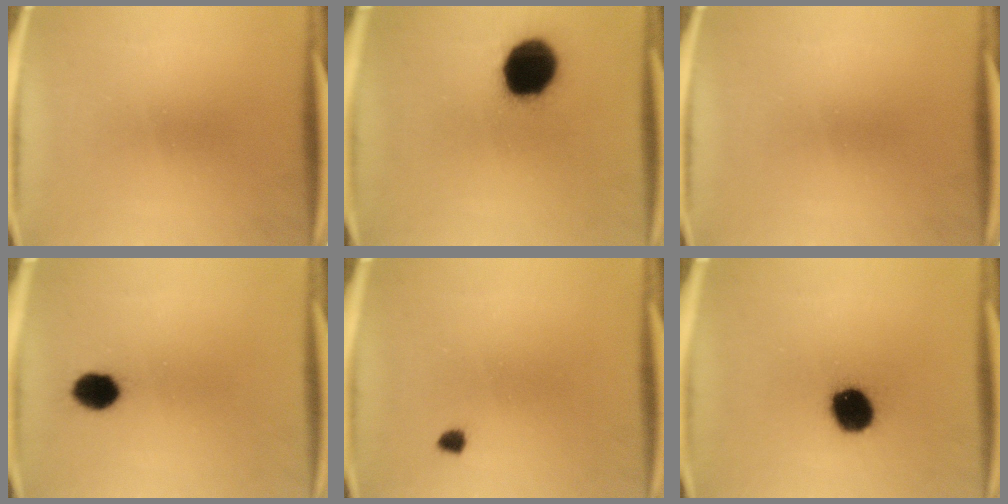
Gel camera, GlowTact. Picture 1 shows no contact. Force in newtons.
{"total": 18.5}
{"total": 0.0}
{"total": 5.7}
{"total": 1.2}
{"total": 11.8}